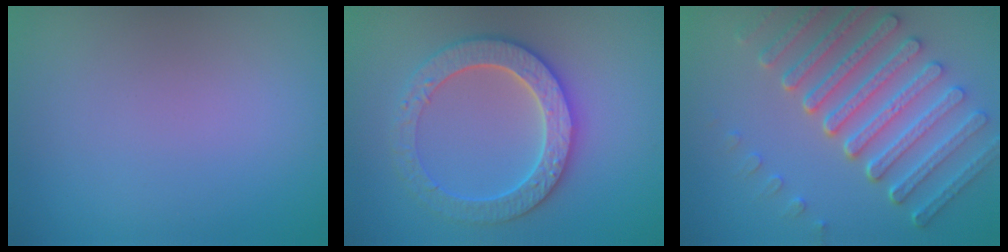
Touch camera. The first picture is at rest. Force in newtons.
{"total": 4.3, "press": 4.2, "slide": 1.1}
{"total": 7.7, "press": 5.9, "slide": 5.0}